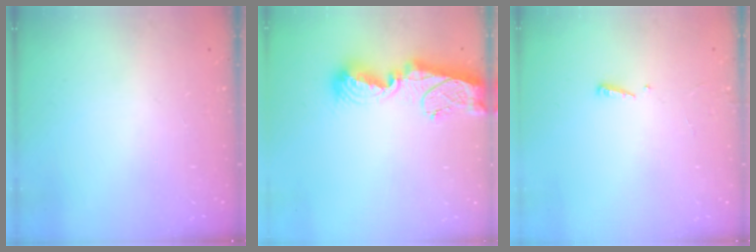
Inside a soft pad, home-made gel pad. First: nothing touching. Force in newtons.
{"total": 11.5, "press": 11.4, "slide": 1.4}
{"total": 2.4, "press": 2.4, "slide": 0.2}